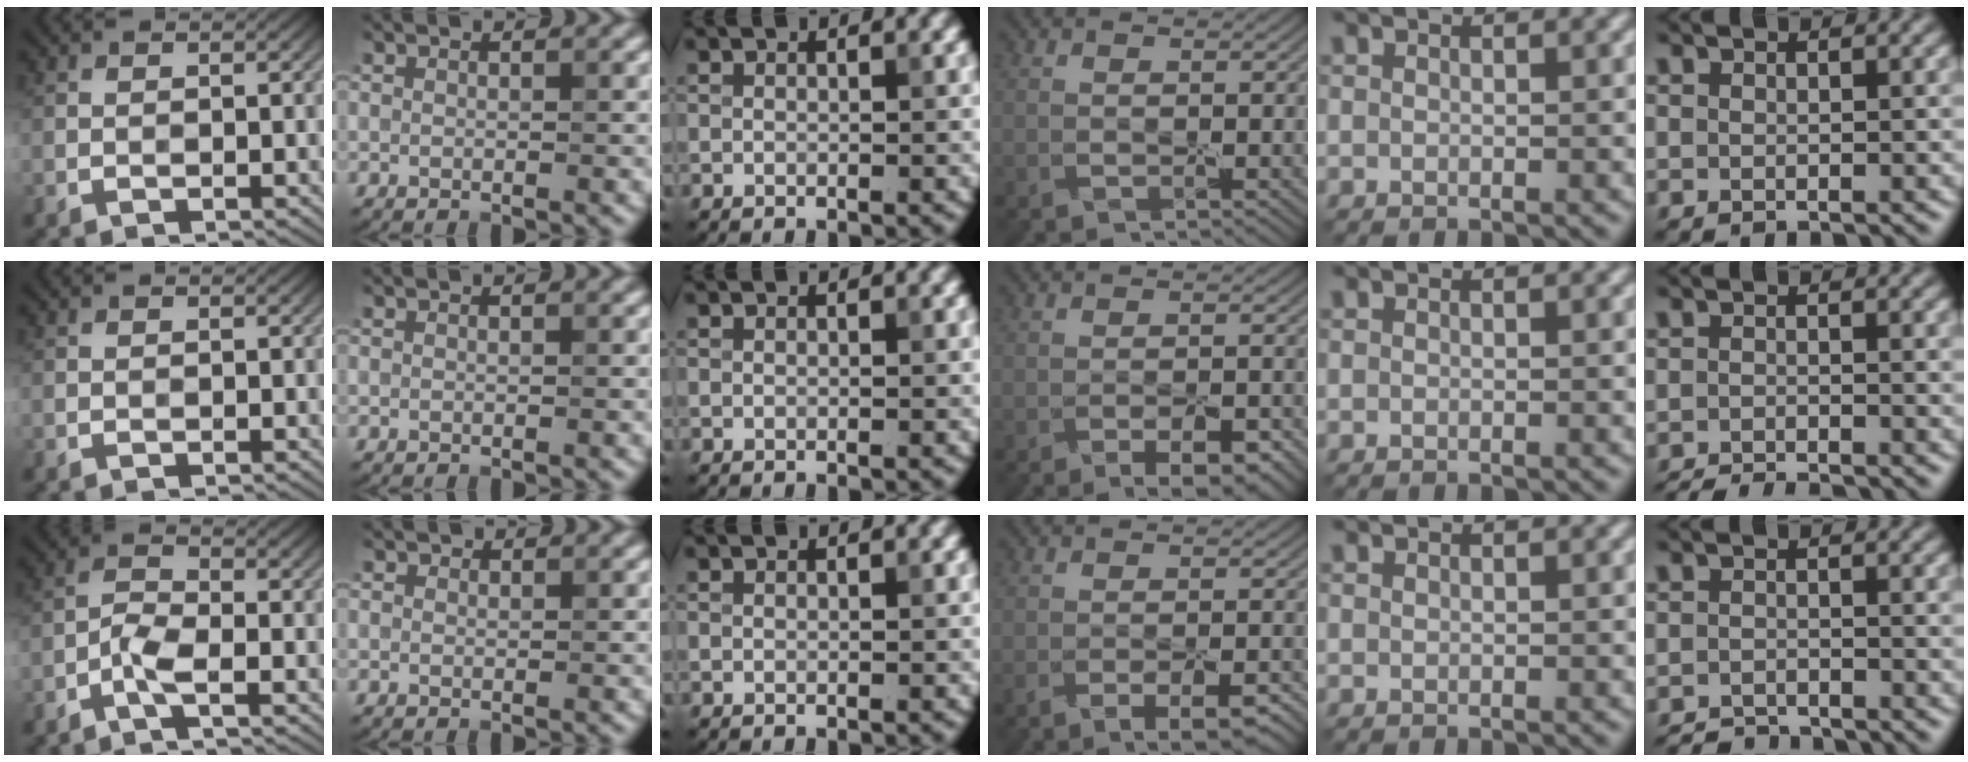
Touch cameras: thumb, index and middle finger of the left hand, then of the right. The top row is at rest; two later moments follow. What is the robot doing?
{"motion": "peel", "object": "small bumper sticker"}